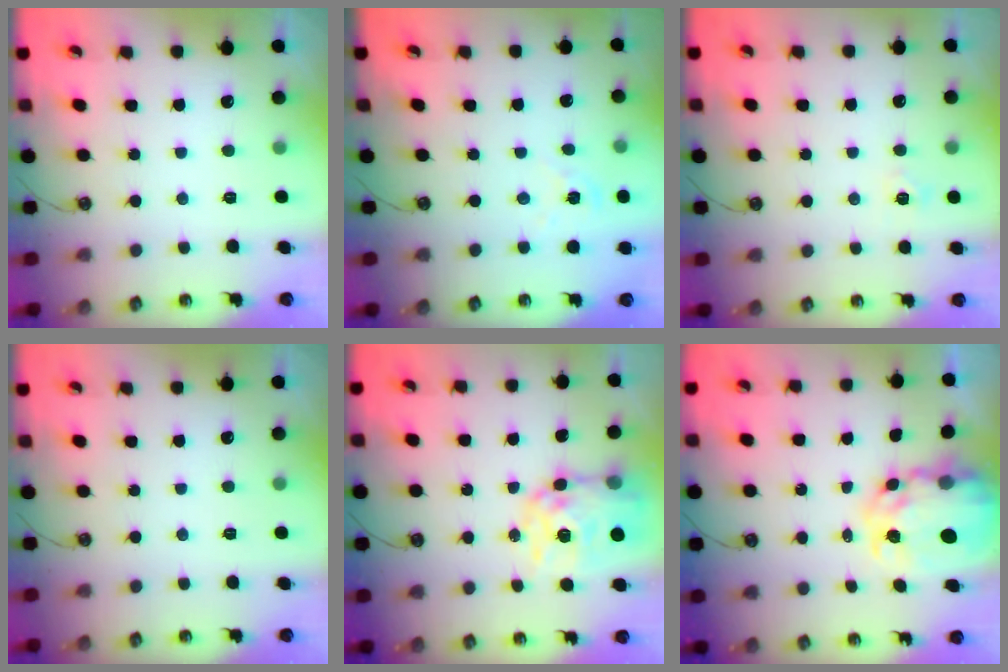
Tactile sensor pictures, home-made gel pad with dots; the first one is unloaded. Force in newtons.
{"total": 3.9, "press": 3.9, "slide": 0.5}
{"total": 4.3, "press": 4.3, "slide": 0.4}
{"total": 0.0}
{"total": 14.5, "press": 14.4, "slide": 1.5}
{"total": 10.8, "press": 10.8, "slide": 1.1}